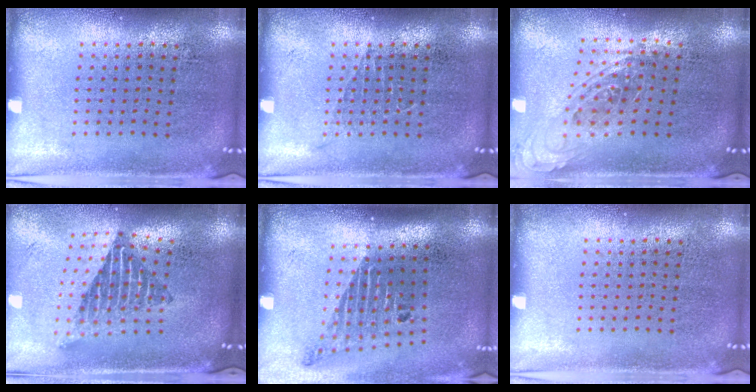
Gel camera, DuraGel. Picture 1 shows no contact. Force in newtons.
{"total": 0.5, "press": 0.5, "slide": 0.1}
{"total": 0.9, "press": 0.9, "slide": 0.3}
{"total": 2.1, "press": 1.5, "slide": 1.5}
{"total": 1.8, "press": 1.2, "slide": 1.4}
{"total": 0.0}